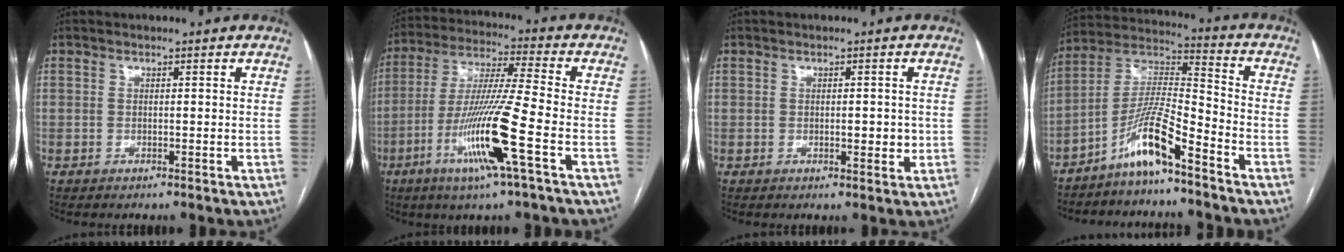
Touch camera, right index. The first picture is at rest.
{"total": 14.6, "force": [-5.6, -1.1, 13.4], "torque": [-0.269, -0.018, -0.111]}
{"total": 2.4, "force": [-0.2, 1.1, 2.1], "torque": [-0.029, -0.001, 0.000]}
{"total": 10.2, "force": [-6.8, 0.5, 7.5], "torque": [-0.158, 0.007, -0.134]}